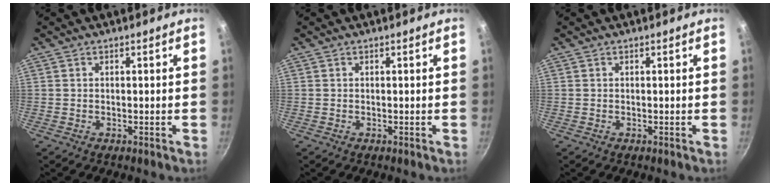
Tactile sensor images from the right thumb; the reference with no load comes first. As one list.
[{"total": 0.0}, {"total": 0.0}]